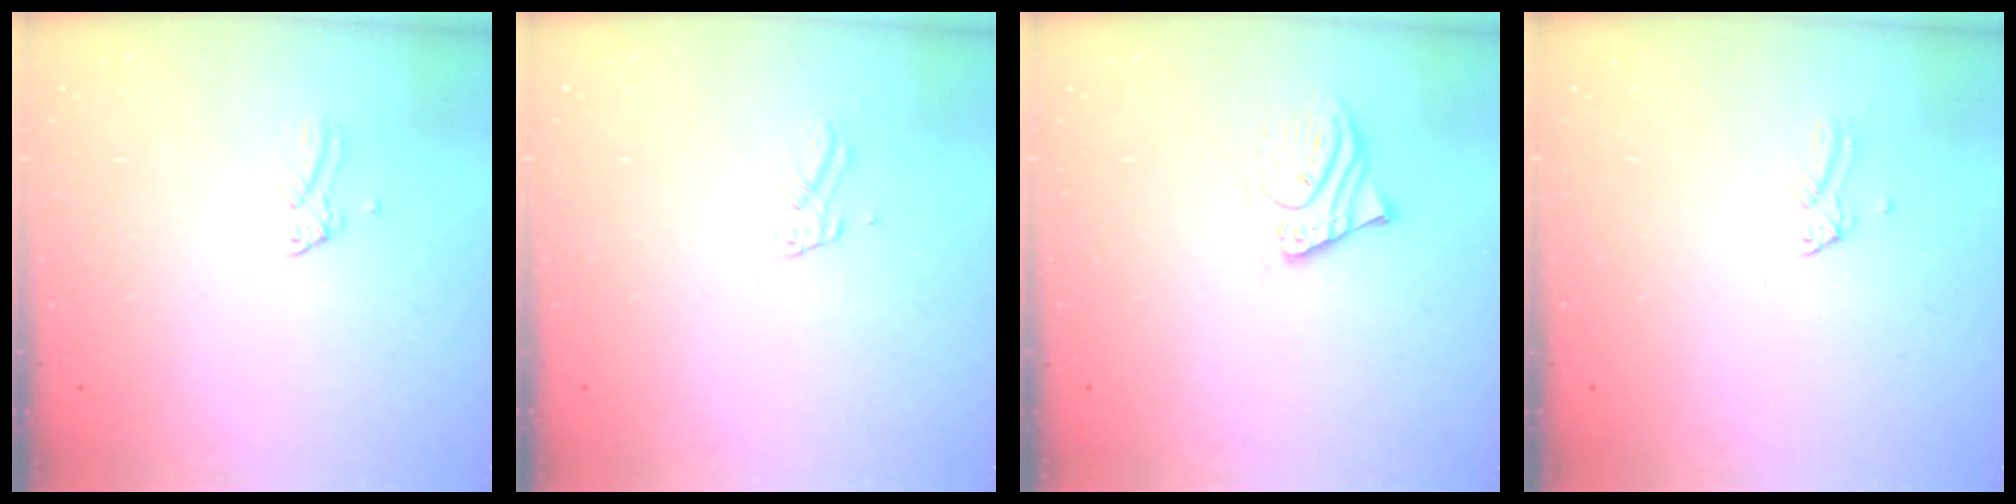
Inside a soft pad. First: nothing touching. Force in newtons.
{"total": 2.7, "press": 2.7, "slide": 0.2}
{"total": 1.5, "press": 1.5, "slide": 0.1}
{"total": 0.0}